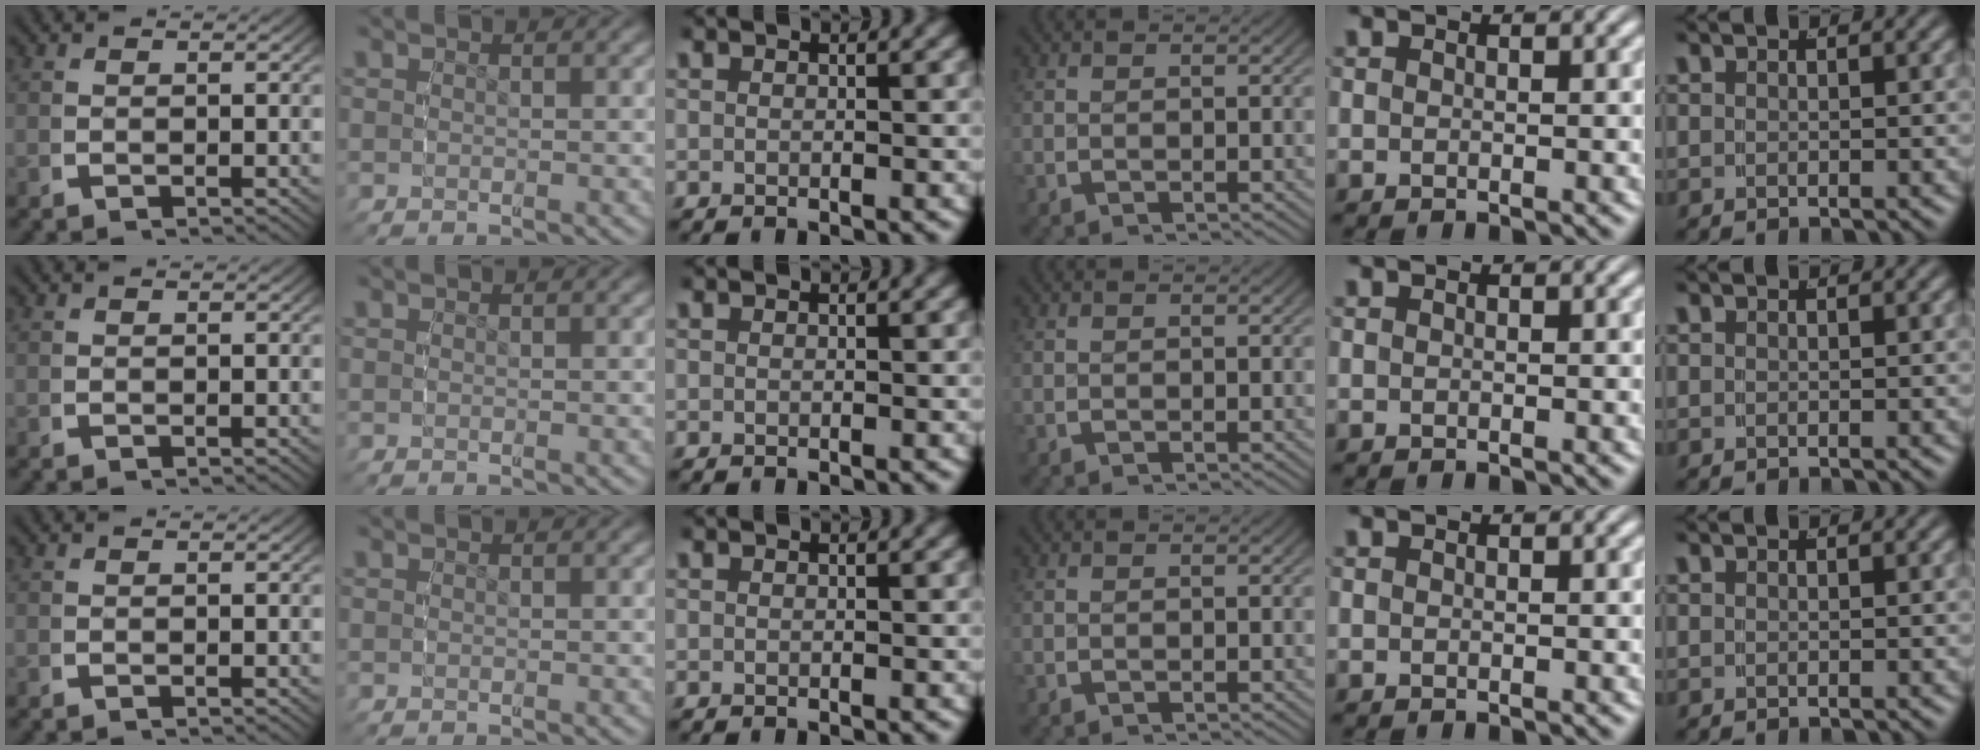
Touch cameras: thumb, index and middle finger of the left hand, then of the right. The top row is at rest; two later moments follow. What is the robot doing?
{"motion": "reach", "object": "shorts"}